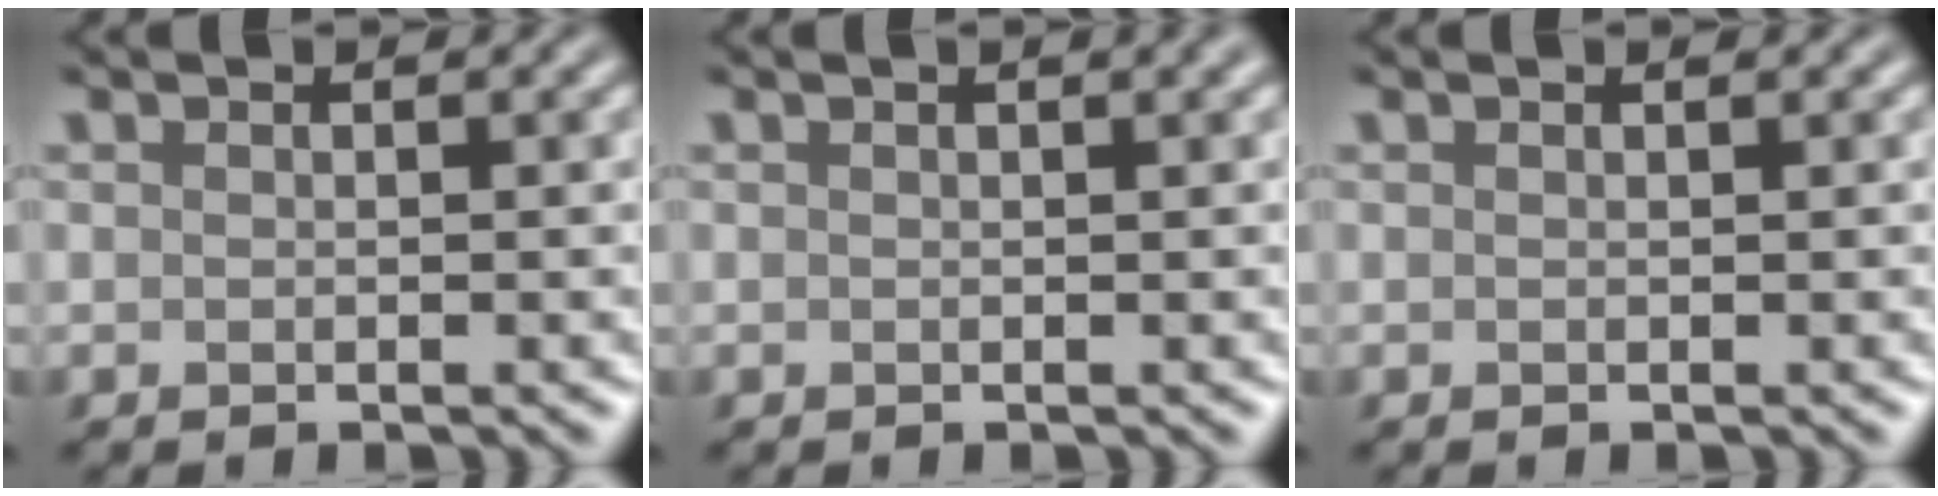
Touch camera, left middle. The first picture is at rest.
{"total": 1.6, "force": [0.8, 0.4, 1.4], "torque": [-0.016, 0.005, 0.005]}
{"total": 0.6, "force": [0.4, 0.2, 0.5], "torque": [-0.004, 0.005, 0.003]}